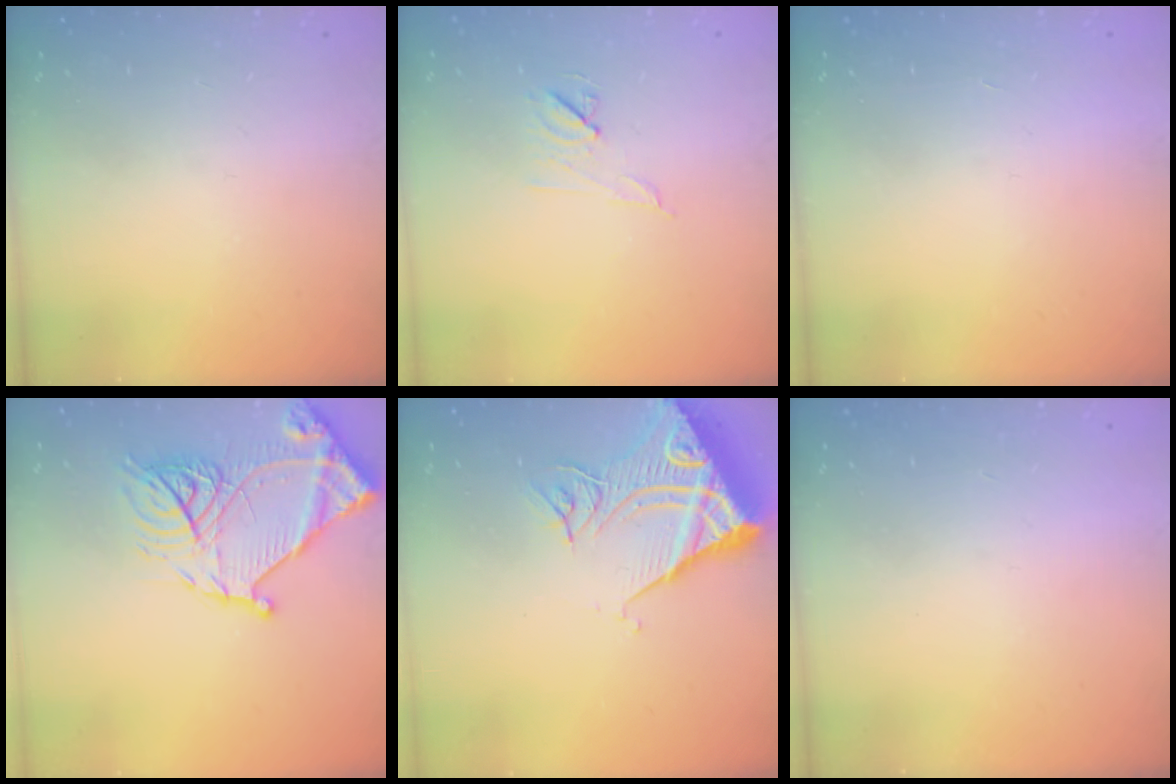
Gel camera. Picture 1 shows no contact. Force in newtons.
{"total": 6.7, "press": 6.5, "slide": 1.7}
{"total": 1.7, "press": 1.7, "slide": 0.1}
{"total": 18.7, "press": 18.6, "slide": 1.8}
{"total": 13.1, "press": 13.0, "slide": 1.7}
{"total": 1.5, "press": 1.5, "slide": 0.1}